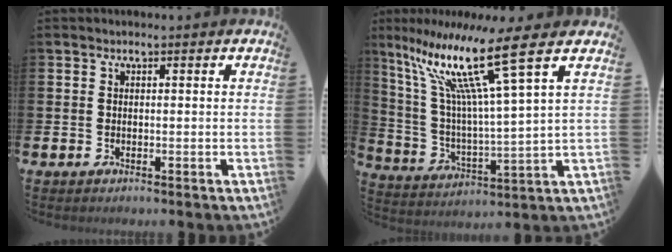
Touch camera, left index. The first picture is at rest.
{"total": 15.5, "force": [9.5, 1.8, 12.0], "torque": [-0.248, -0.044, 0.149]}